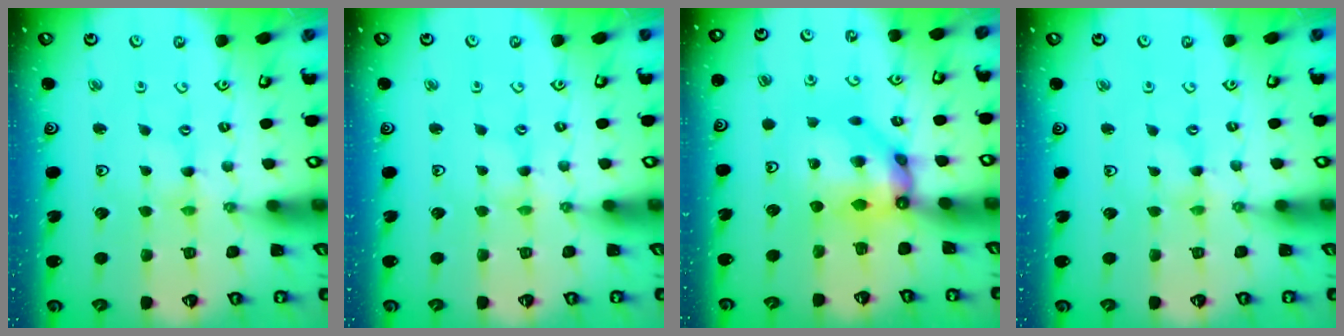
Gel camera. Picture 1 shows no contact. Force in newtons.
{"total": 0.9, "press": 0.8, "slide": 0.2}
{"total": 10.4, "press": 10.4, "slide": 0.8}
{"total": 0.0}